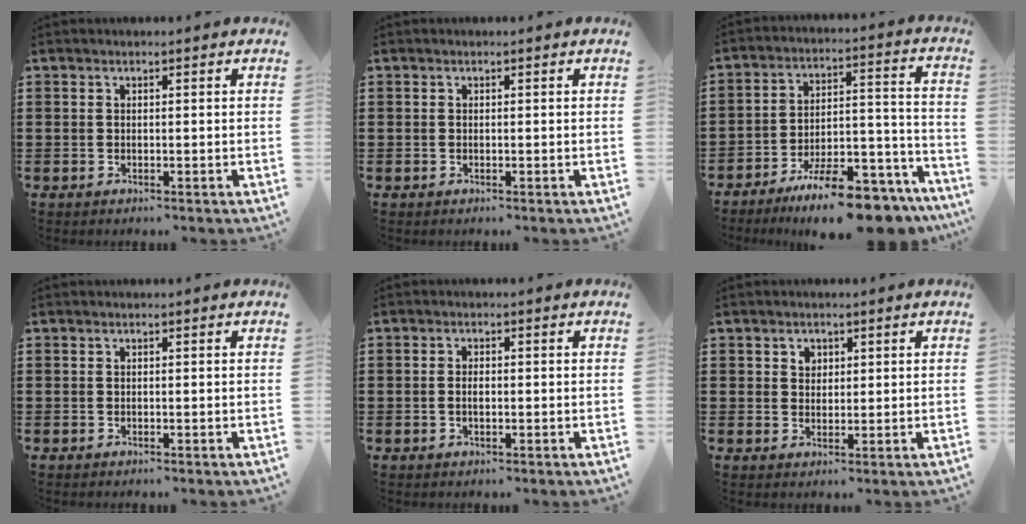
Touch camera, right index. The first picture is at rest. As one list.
[{"total": 0.0}, {"total": 13.6, "force": [-11.2, 2.5, 7.3], "torque": [-0.093, 0.059, -0.195]}, {"total": 0.0}, {"total": 1.6, "force": [-0.2, 0.7, 1.4], "torque": [-0.027, 0.003, -0.005]}, {"total": 1.7, "force": [1.0, 1.2, 0.5], "torque": [-0.015, 0.004, 0.020]}]